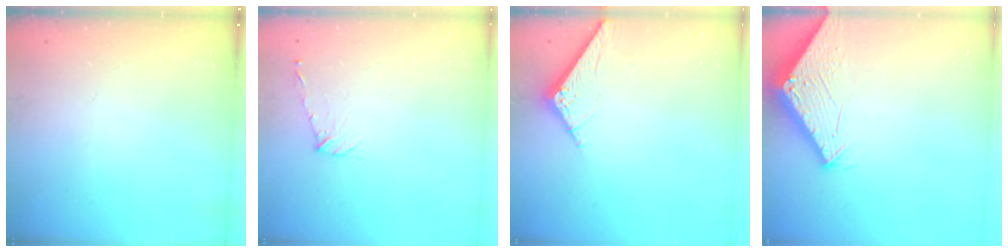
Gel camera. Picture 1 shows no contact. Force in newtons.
{"total": 6.6, "press": 6.6, "slide": 0.6}
{"total": 7.3, "press": 7.3, "slide": 0.5}
{"total": 2.9, "press": 2.9, "slide": 0.1}